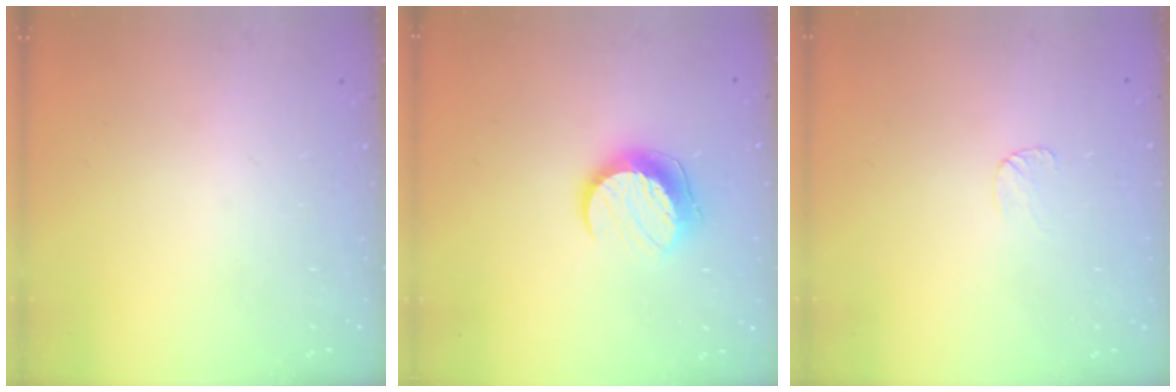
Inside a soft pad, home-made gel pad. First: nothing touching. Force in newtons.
{"total": 10.4, "press": 10.4, "slide": 0.2}
{"total": 3.8, "press": 3.8, "slide": 0.4}